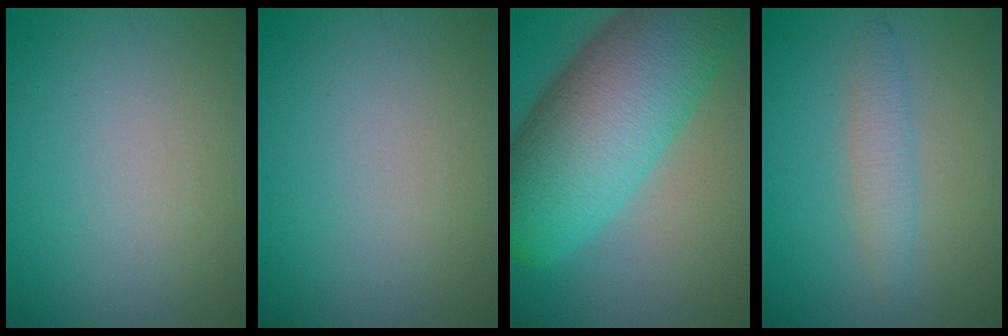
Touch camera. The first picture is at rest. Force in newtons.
{"total": 0.0}
{"total": 13.7, "press": 13.7, "slide": 0.6}
{"total": 2.0, "press": 2.0, "slide": 0.1}